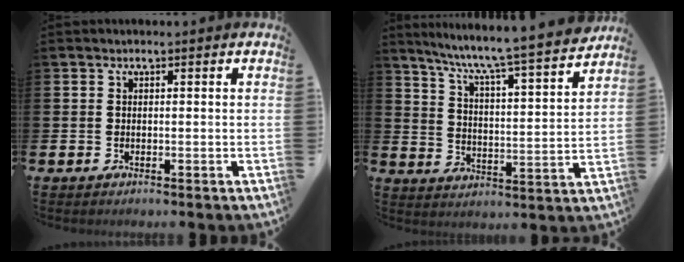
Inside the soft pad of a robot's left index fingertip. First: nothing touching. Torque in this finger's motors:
{"motor_torque": [0.22, -0.38, 0.78, 0.20]}